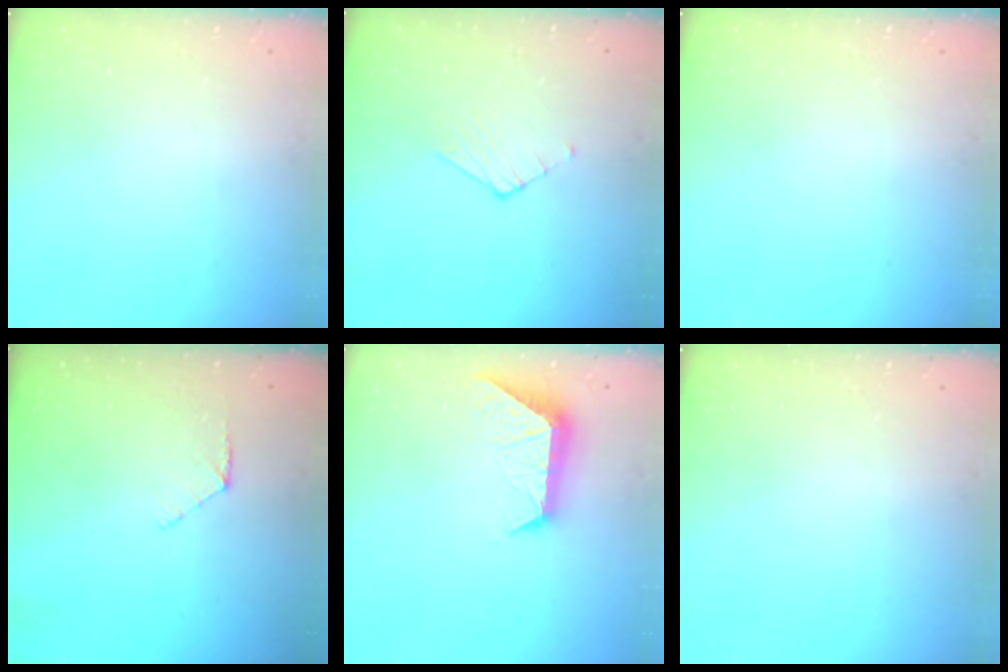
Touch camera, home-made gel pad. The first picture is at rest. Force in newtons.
{"total": 4.1, "press": 4.1, "slide": 0.4}
{"total": 0.0}
{"total": 4.6, "press": 4.5, "slide": 0.4}
{"total": 9.8, "press": 9.8, "slide": 0.6}
{"total": 0.0}